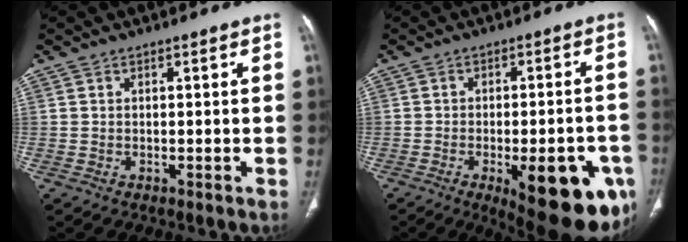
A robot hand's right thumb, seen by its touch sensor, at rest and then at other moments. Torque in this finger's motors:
{"motor_torque": [1.99, 2.27, 1.38, -1.37, 0.37]}